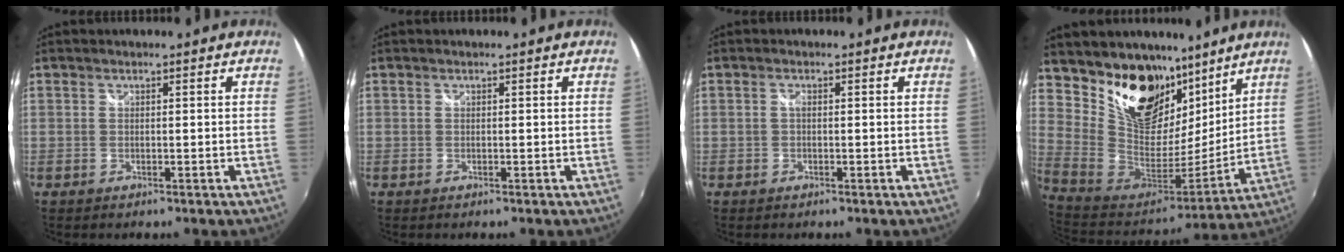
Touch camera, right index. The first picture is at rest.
{"total": 0.0}
{"total": 0.6, "force": [-0.1, 0.4, 0.5], "torque": [-0.008, 0.002, -0.004]}
{"total": 23.2, "force": [14.9, 14.1, 10.9], "torque": [-0.243, 0.003, 0.279]}